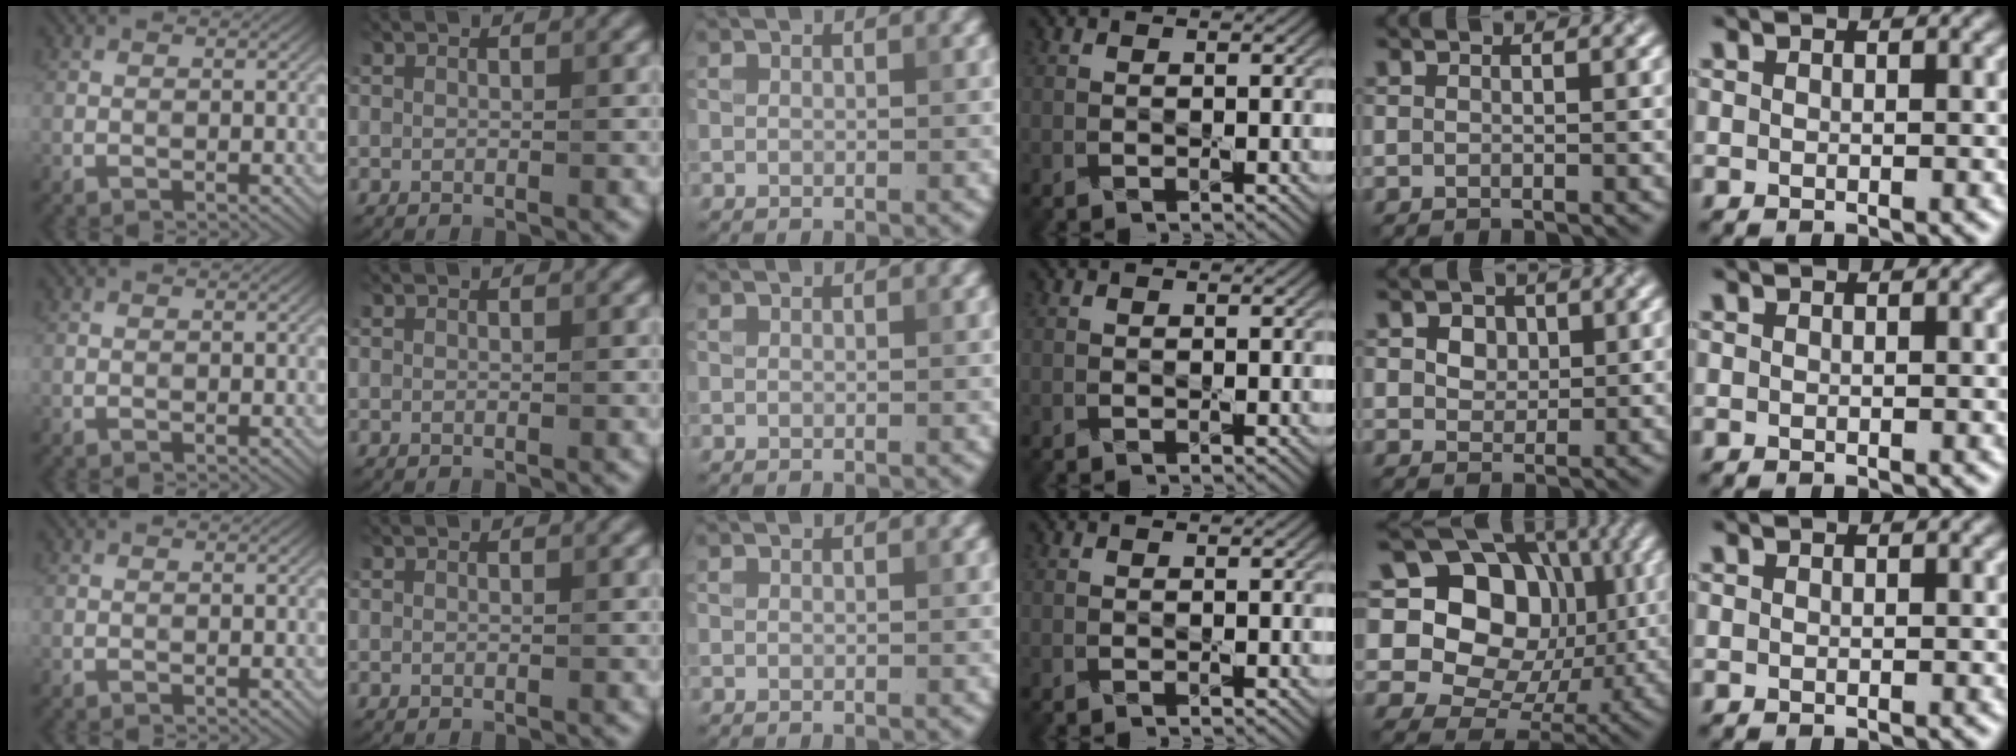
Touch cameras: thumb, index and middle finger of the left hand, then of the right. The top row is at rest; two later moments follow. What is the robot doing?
{"motion": "press", "object": "mouse"}